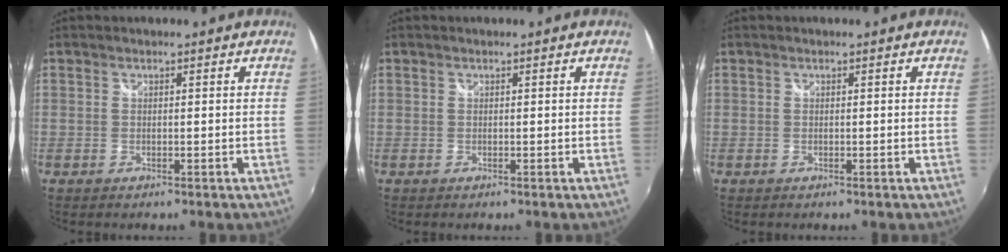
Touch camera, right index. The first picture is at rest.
{"total": 0.0}
{"total": 0.0}